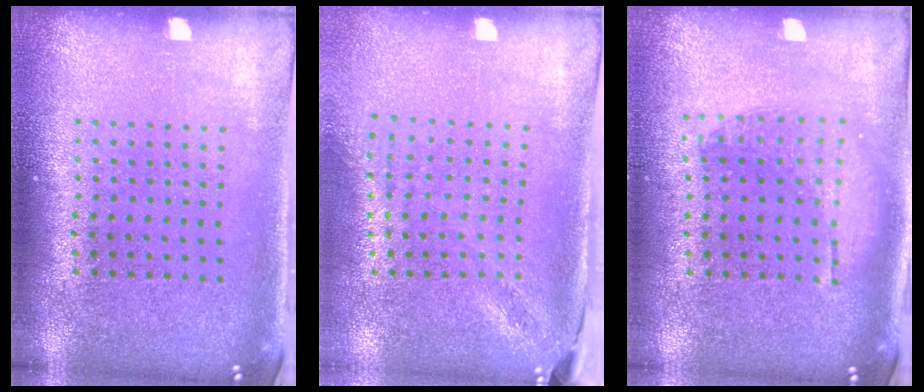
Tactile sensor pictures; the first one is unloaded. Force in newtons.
{"total": 1.9, "press": 1.5, "slide": 1.2}
{"total": 1.1, "press": 1.0, "slide": 0.4}